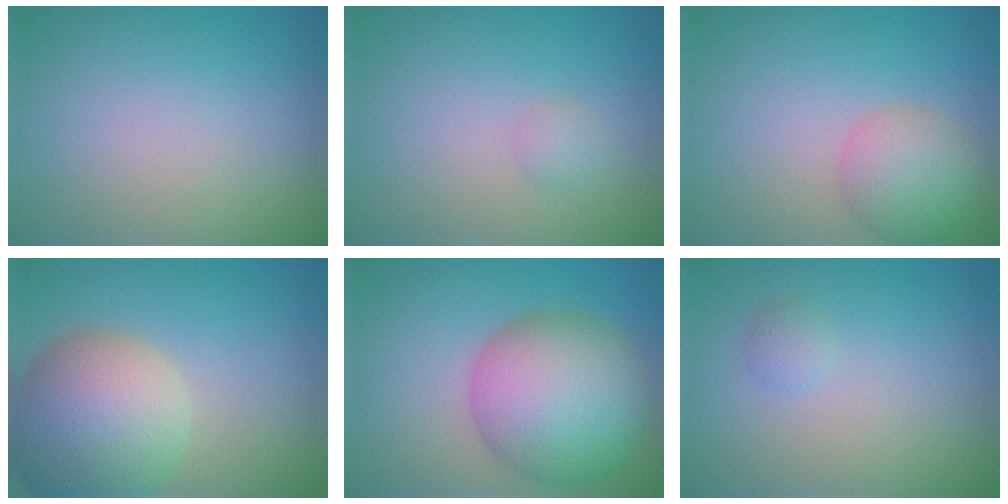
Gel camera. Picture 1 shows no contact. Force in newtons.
{"total": 1.0, "press": 1.0, "slide": 0.0}
{"total": 4.1, "press": 4.1, "slide": 0.3}
{"total": 10.6, "press": 10.5, "slide": 0.8}
{"total": 10.5, "press": 10.5, "slide": 0.3}
{"total": 0.9, "press": 0.9, "slide": 0.1}